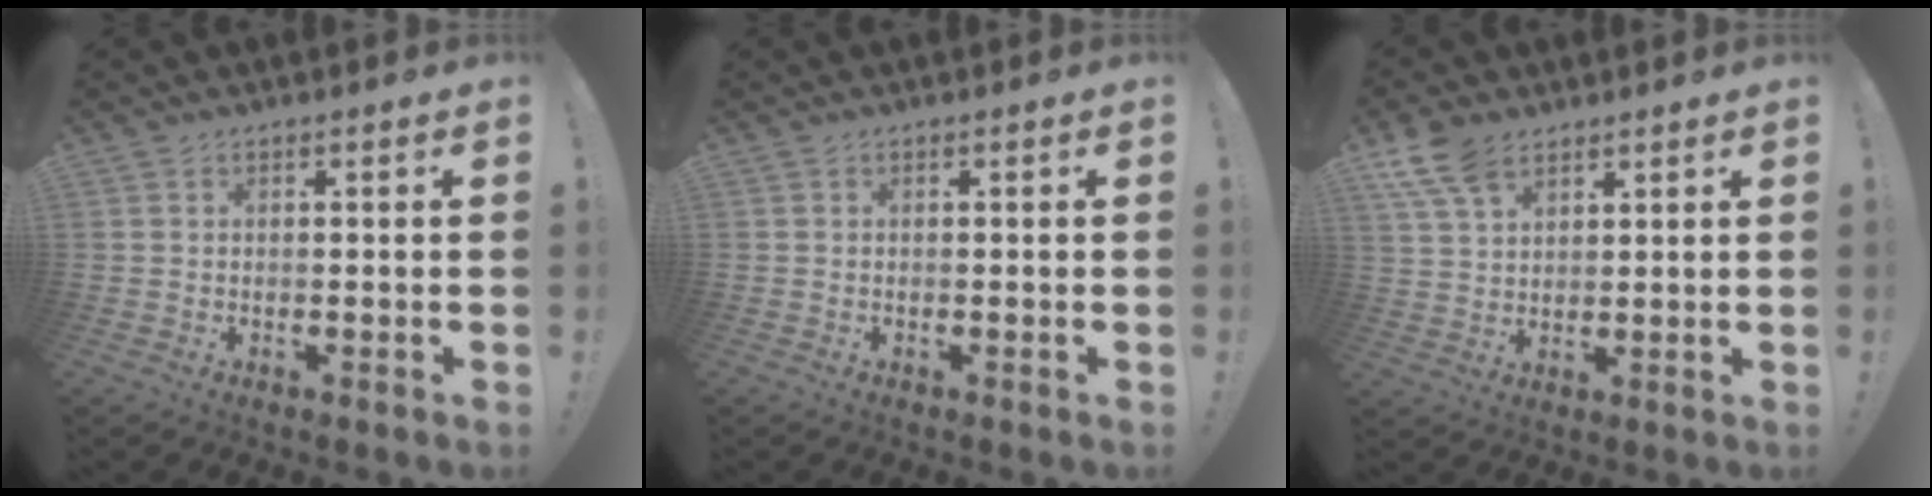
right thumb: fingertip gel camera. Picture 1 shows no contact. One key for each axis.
{"total": 0.0}
{"total": 8.9, "fx": 5.8, "fy": 4.9, "fz": 4.6, "tx": -0.090, "ty": -0.018, "tz": 0.116}